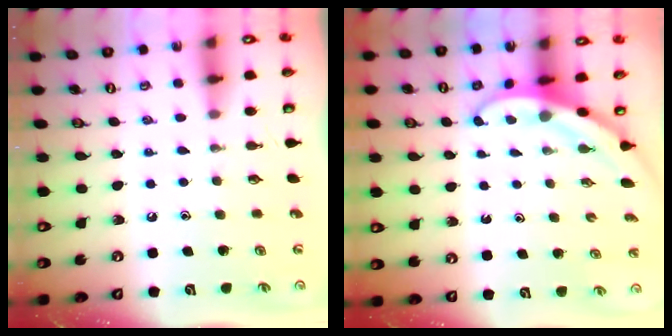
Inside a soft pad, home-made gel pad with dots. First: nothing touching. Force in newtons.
{"total": 3.3, "press": 3.3, "slide": 0.1}